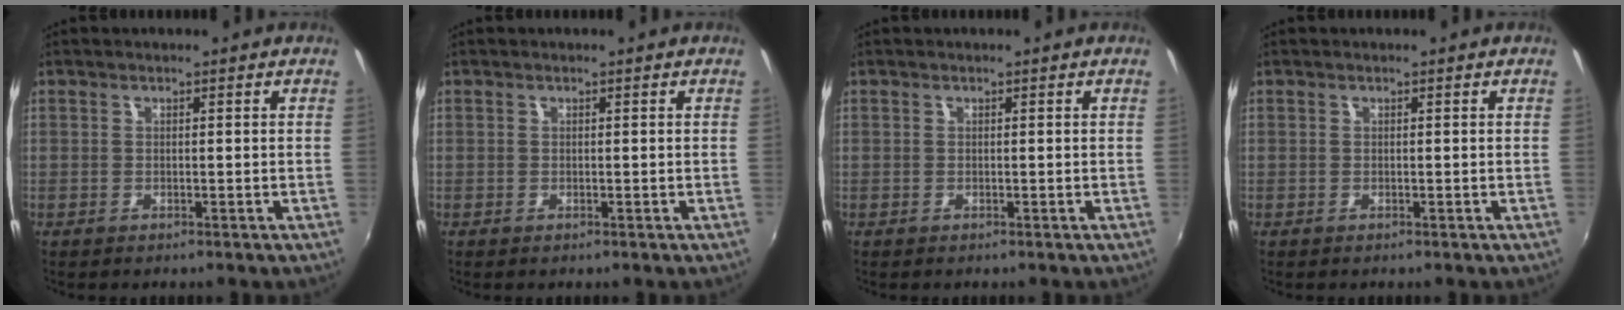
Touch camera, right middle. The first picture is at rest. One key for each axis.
{"total": 0.0}
{"total": 0.0}
{"total": 0.0}